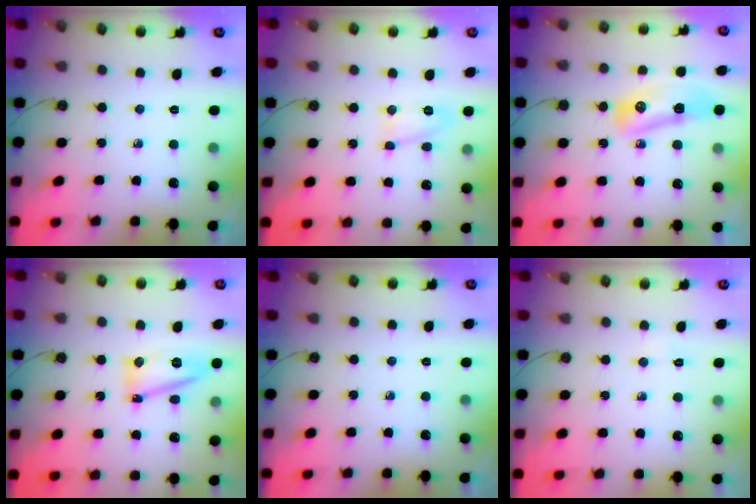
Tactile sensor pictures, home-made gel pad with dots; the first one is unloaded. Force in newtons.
{"total": 5.9, "press": 5.9, "slide": 0.4}
{"total": 20.6, "press": 14.9, "slide": 14.3}
{"total": 12.5, "press": 12.4, "slide": 1.1}
{"total": 0.0}
{"total": 2.8, "press": 2.7, "slide": 0.4}